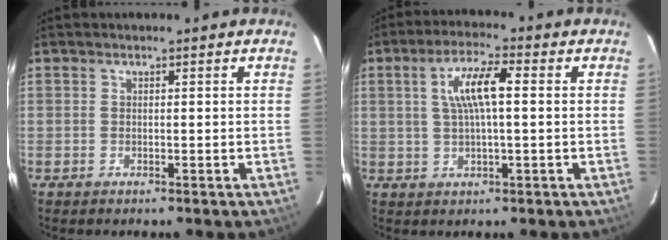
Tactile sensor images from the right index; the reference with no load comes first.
{"total": 7.5, "force": [1.2, 1.5, 7.2], "torque": [-0.137, 0.010, 0.026]}